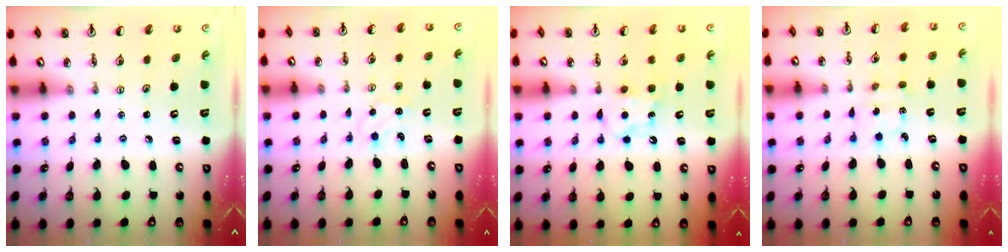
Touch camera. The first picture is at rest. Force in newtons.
{"total": 1.1, "press": 1.1, "slide": 0.2}
{"total": 6.8, "press": 6.7, "slide": 0.9}
{"total": 2.2, "press": 2.2, "slide": 0.4}